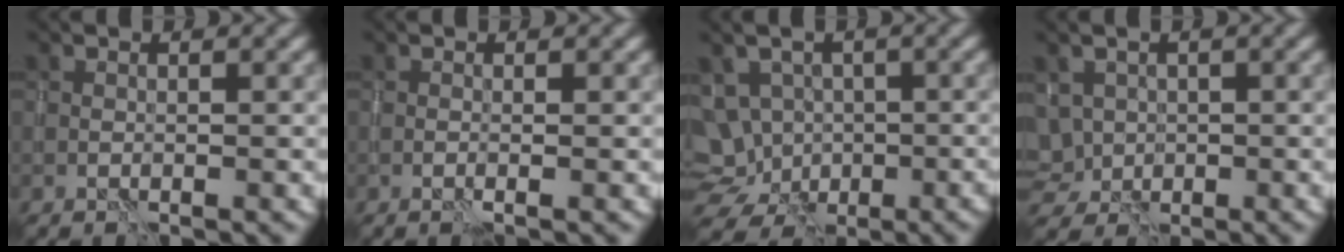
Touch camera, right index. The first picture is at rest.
{"total": 0.6, "force": [-0.2, 0.1, 0.6], "torque": [-0.011, -0.002, -0.005]}
{"total": 8.3, "force": [-1.6, 7.5, 3.1], "torque": [-0.052, -0.004, -0.036]}
{"total": 3.2, "force": [-0.1, 2.9, 1.3], "torque": [-0.026, -0.003, 0.006]}